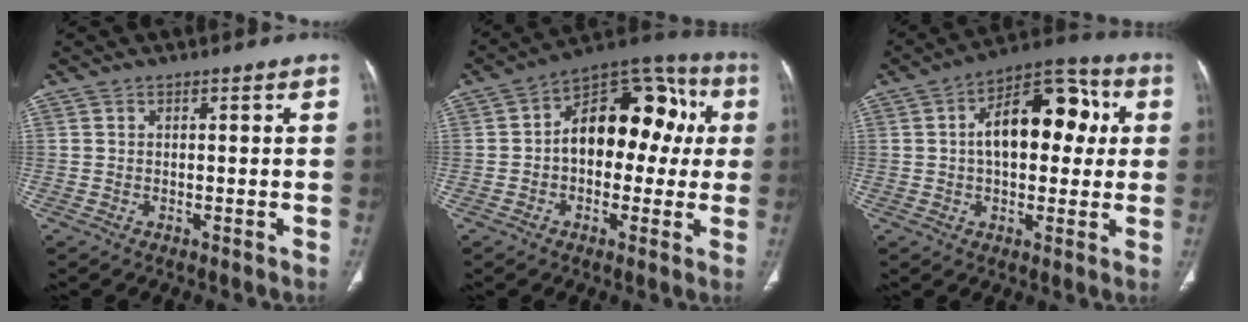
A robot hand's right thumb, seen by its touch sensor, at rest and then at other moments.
{"total": 17.4, "force": [1.5, 11.1, 13.2], "torque": [-0.133, 0.053, 0.012]}
{"total": 16.0, "force": [2.5, 9.1, 12.9], "torque": [-0.159, 0.033, 0.030]}